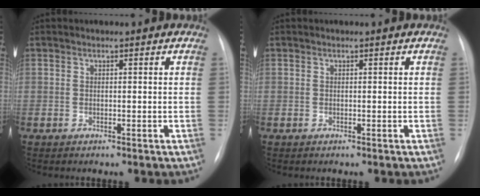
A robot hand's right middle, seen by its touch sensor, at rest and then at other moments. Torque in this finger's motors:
{"motor_torque": [0.00, 0.00, 0.00, 0.00]}